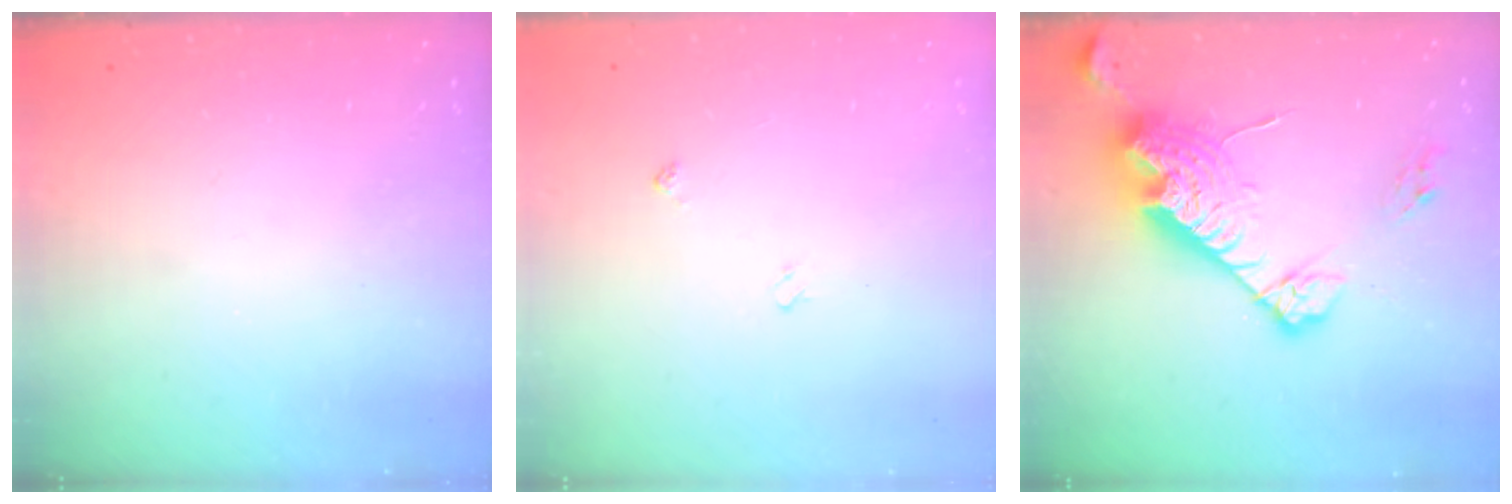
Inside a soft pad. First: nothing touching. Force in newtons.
{"total": 3.8, "press": 3.7, "slide": 0.6}
{"total": 20.8, "press": 20.7, "slide": 1.7}